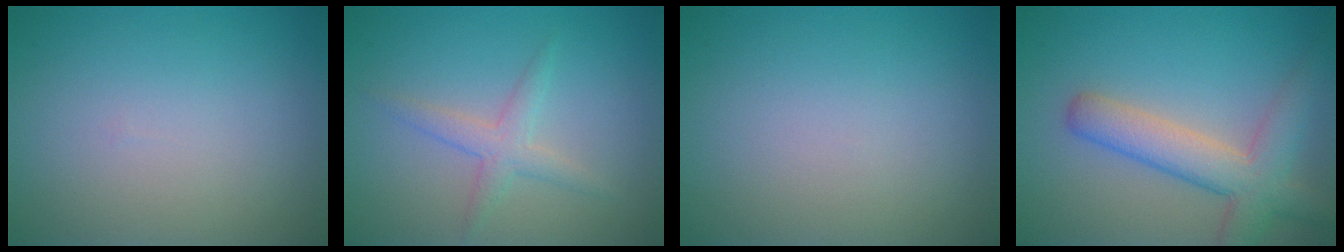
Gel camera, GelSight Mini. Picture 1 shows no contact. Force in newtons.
{"total": 2.2, "press": 2.2, "slide": 0.0}
{"total": 0.0}
{"total": 5.6, "press": 5.6, "slide": 0.2}